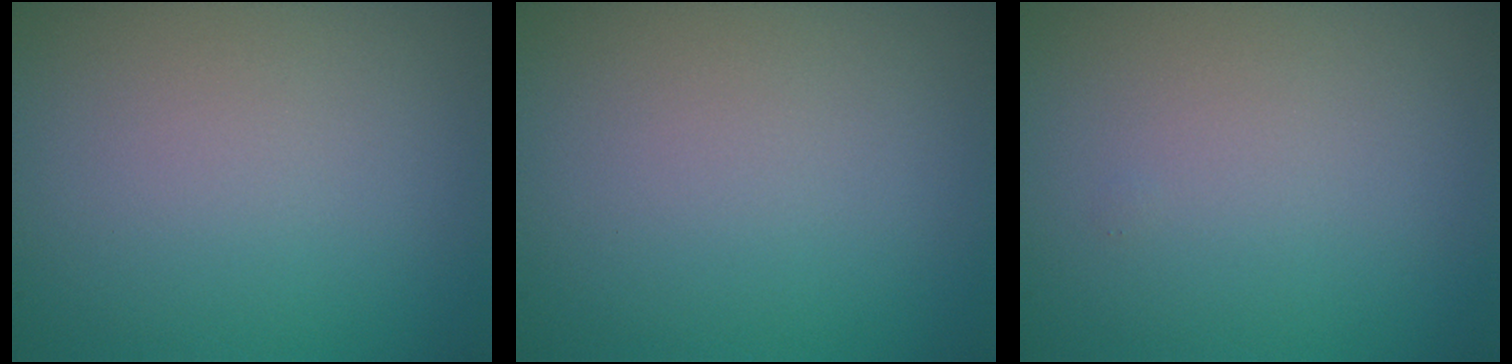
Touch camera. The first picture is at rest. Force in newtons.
{"total": 0.0}
{"total": 0.0}